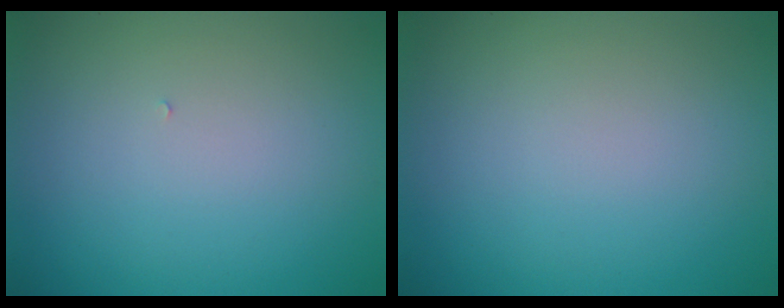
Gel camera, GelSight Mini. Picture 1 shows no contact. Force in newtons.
{"total": 0.0}